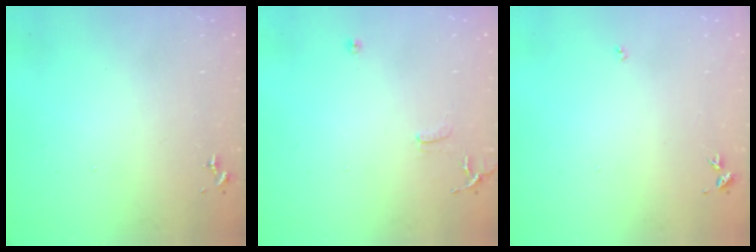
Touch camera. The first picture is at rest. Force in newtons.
{"total": 7.2, "press": 7.2, "slide": 0.8}
{"total": 3.0, "press": 3.0, "slide": 0.4}